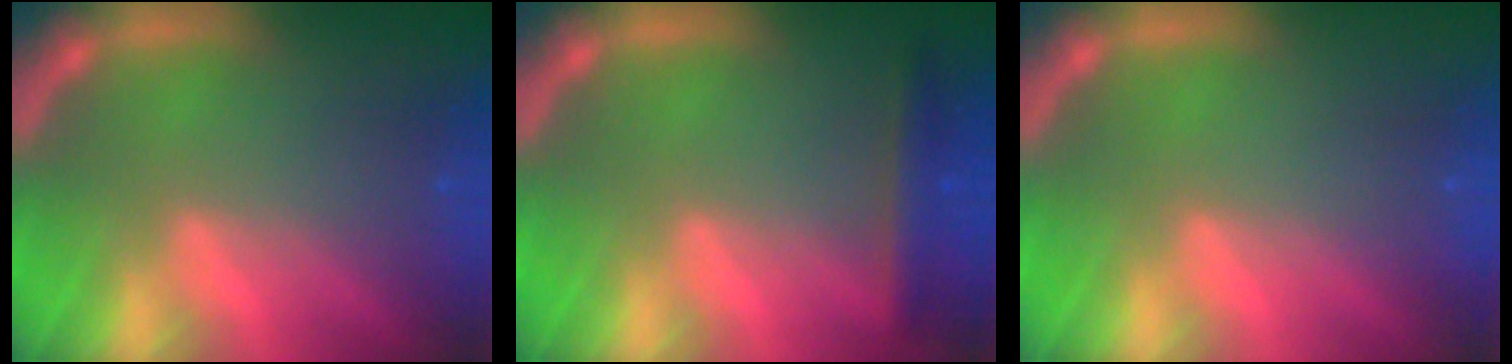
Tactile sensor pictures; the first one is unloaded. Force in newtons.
{"total": 2.4}
{"total": 0.0}